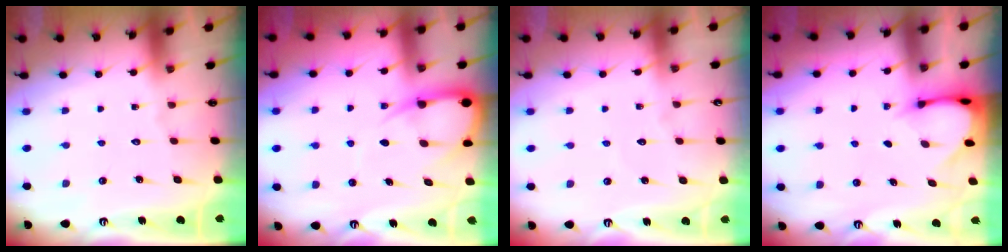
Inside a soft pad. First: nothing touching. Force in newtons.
{"total": 7.9, "press": 7.9, "slide": 0.8}
{"total": 2.9, "press": 2.9, "slide": 0.2}
{"total": 3.0, "press": 3.0, "slide": 0.3}